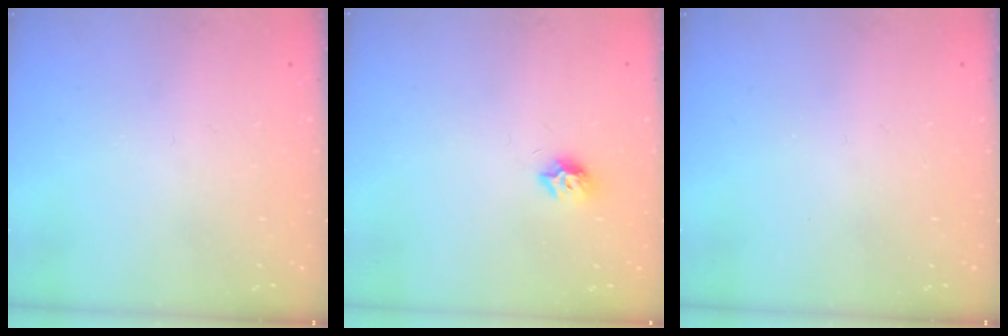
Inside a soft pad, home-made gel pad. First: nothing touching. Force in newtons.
{"total": 6.9, "press": 6.9, "slide": 0.3}
{"total": 0.0}